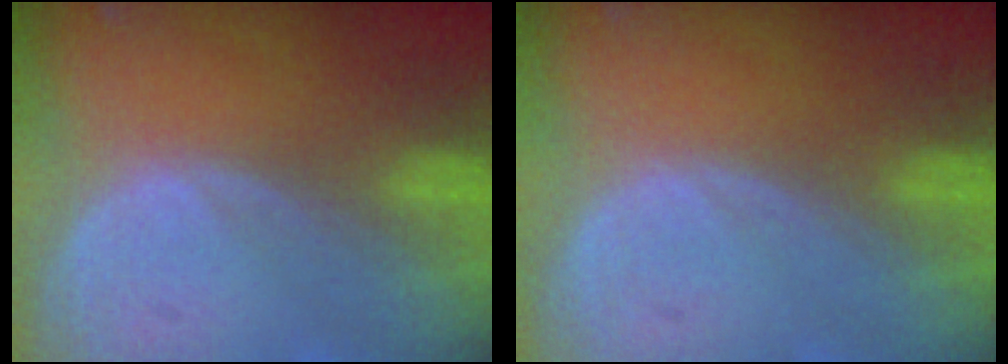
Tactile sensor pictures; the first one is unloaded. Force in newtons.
{"total": 0.0}